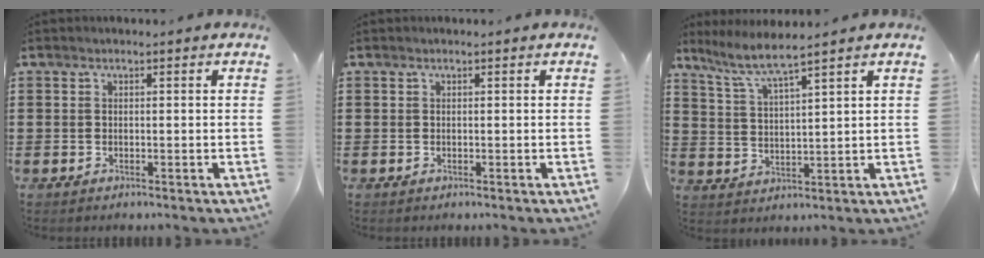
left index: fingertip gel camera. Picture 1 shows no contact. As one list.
[{"total": 0.0}, {"total": 5.2, "force": [4.3, -0.5, 2.9], "torque": [-0.073, -0.022, 0.071]}]